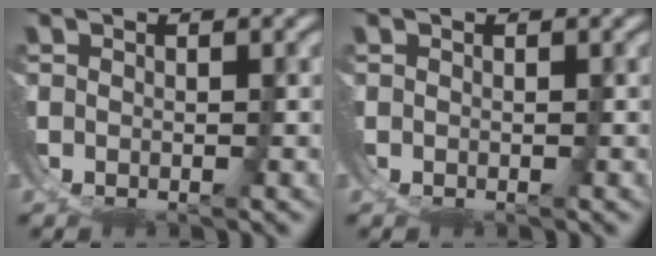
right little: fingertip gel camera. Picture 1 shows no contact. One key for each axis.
{"total": 0.0}